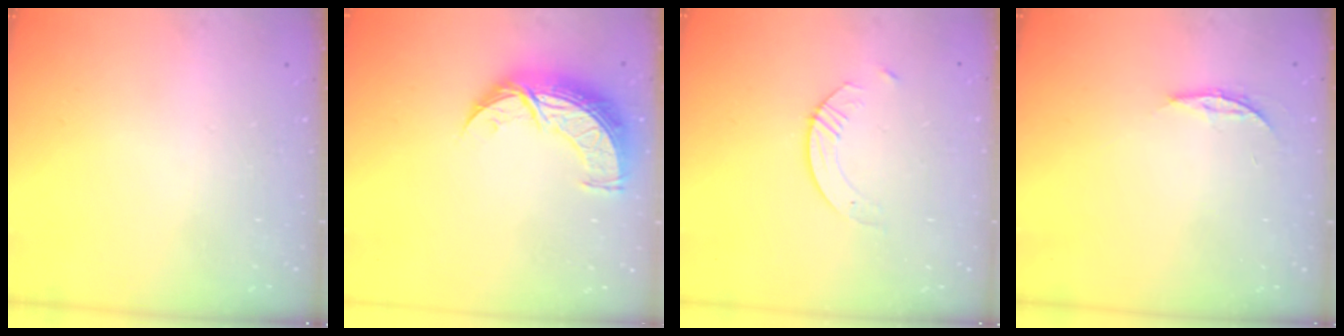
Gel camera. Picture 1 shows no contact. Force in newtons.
{"total": 10.7, "press": 10.6, "slide": 0.8}
{"total": 5.4, "press": 5.4, "slide": 0.5}
{"total": 3.8, "press": 3.8, "slide": 0.3}